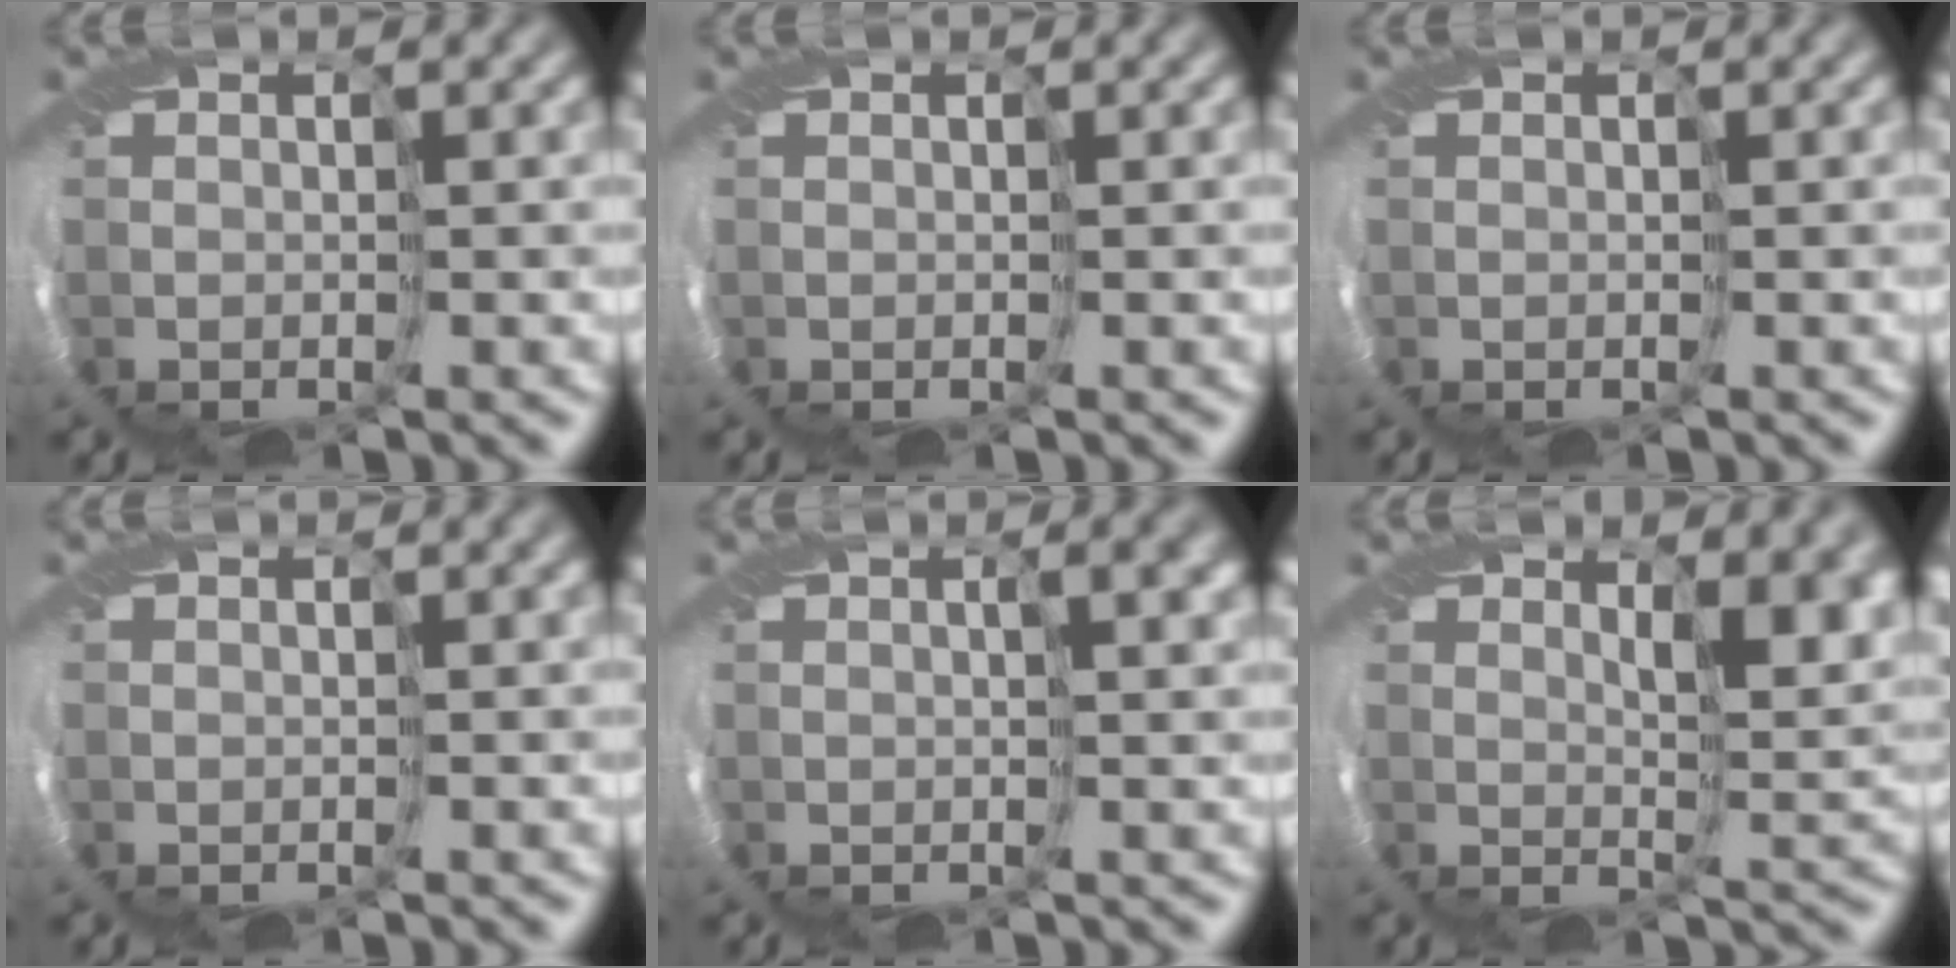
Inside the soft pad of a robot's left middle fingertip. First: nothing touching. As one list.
[{"total": 0.0}, {"total": 0.0}, {"total": 0.0}, {"total": 2.2, "force": [1.4, -0.4, 1.7], "torque": [-0.026, 0.010, 0.017]}, {"total": 4.1, "force": [2.5, 1.1, 3.1], "torque": [-0.051, -0.002, 0.045]}]